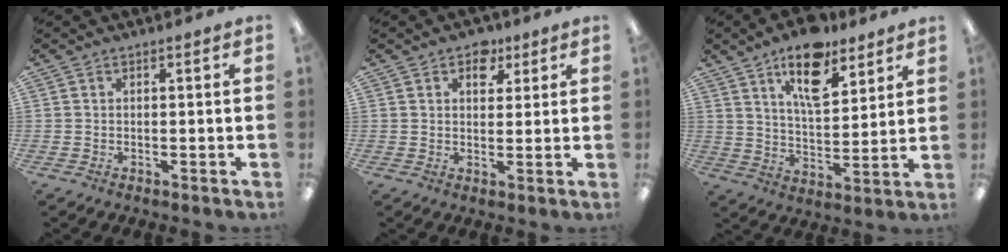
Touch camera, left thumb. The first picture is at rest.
{"total": 5.7, "force": [3.4, 3.9, 2.5], "torque": [-0.020, -0.009, 0.056]}
{"total": 14.6, "force": [9.8, 6.4, 8.8], "torque": [-0.130, -0.045, 0.166]}